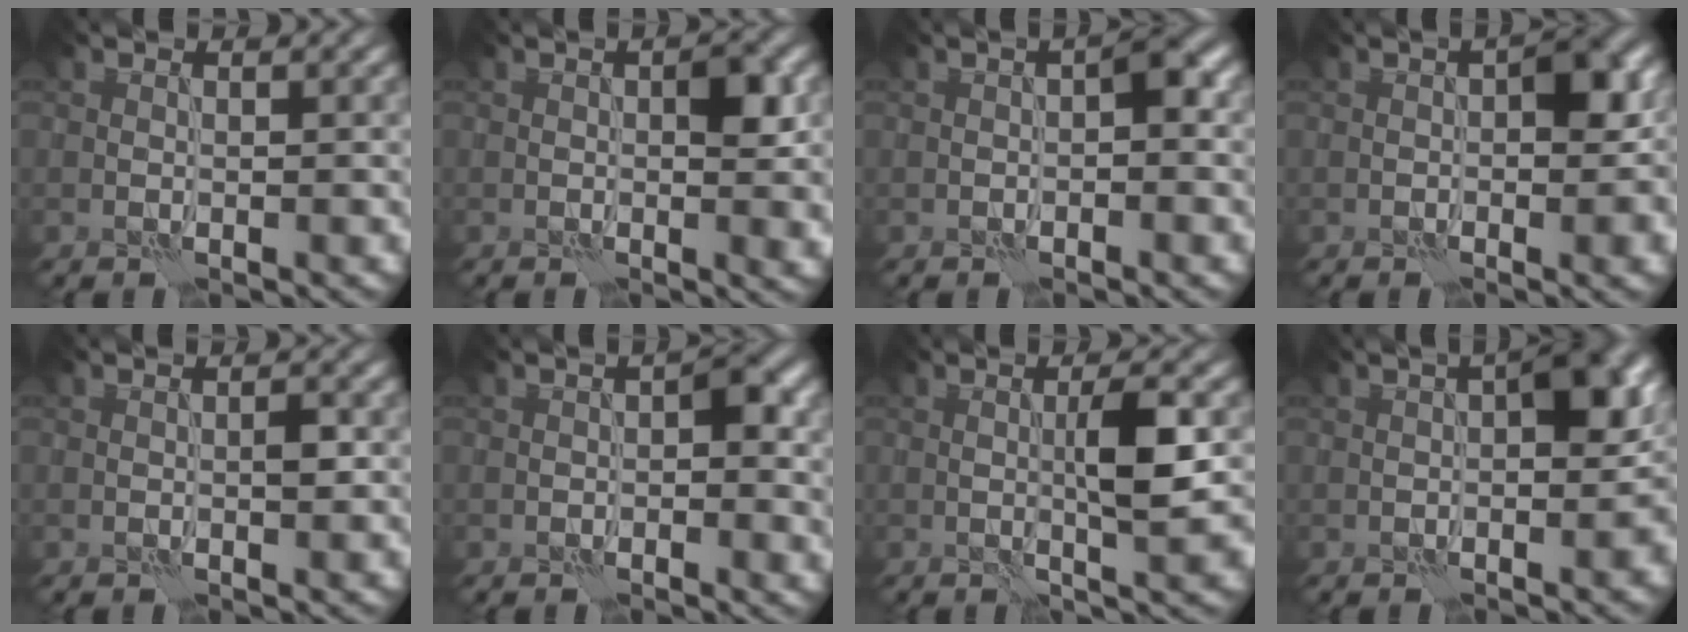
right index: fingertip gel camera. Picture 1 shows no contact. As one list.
[{"total": 3.5, "force": [0.1, 1.0, 3.3], "torque": [-0.043, 0.002, 0.000]}, {"total": 2.0, "force": [-0.4, 0.7, 1.9], "torque": [-0.022, 0.010, -0.010]}, {"total": 5.3, "force": [-0.3, 2.0, 4.8], "torque": [-0.054, 0.013, -0.011]}, {"total": 0.9, "force": [-0.2, 0.3, 0.9], "torque": [-0.014, 0.004, -0.003]}, {"total": 3.1, "force": [-0.1, 1.5, 2.7], "torque": [-0.026, 0.004, -0.008]}, {"total": 4.2, "force": [0.1, 0.6, 4.2], "torque": [-0.072, 0.005, 0.001]}, {"total": 5.5, "force": [-0.1, 2.1, 5.0], "torque": [-0.052, 0.021, -0.008]}]